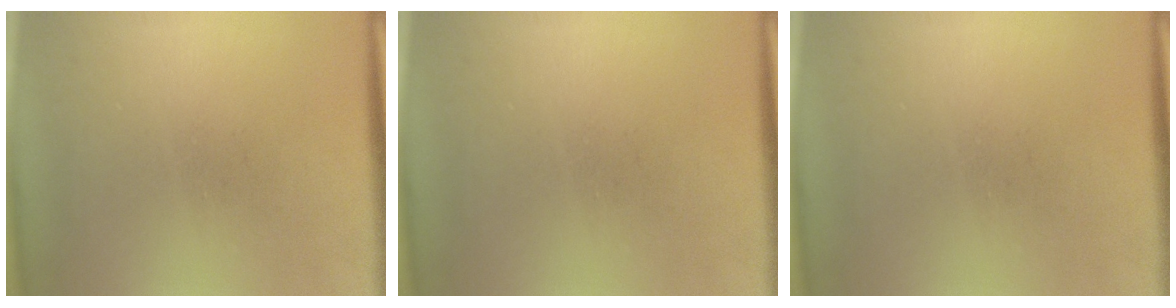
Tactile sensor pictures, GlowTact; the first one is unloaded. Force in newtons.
{"total": 0.0}
{"total": 0.0}